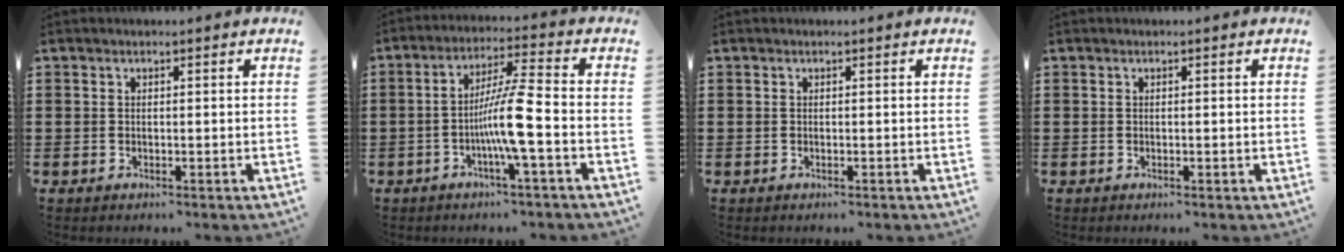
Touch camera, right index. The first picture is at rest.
{"total": 8.3, "force": [-2.3, -0.1, 8.0], "torque": [-0.149, -0.006, -0.049]}
{"total": 0.0}
{"total": 0.0}